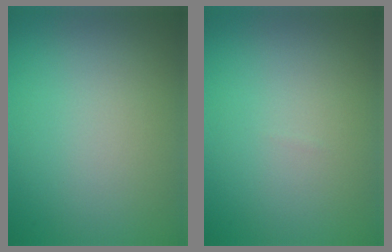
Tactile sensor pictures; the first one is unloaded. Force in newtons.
{"total": 0.0}